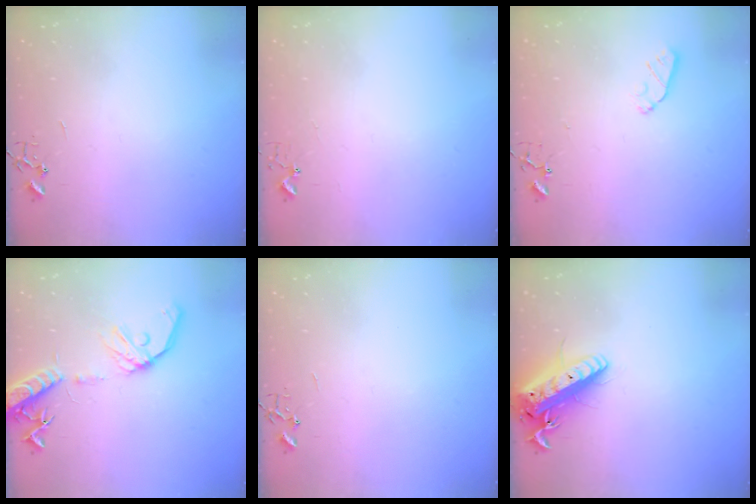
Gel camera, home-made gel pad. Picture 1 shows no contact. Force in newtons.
{"total": 2.7, "press": 2.7, "slide": 0.2}
{"total": 4.9, "press": 4.8, "slide": 0.6}
{"total": 16.3, "press": 16.0, "slide": 3.2}
{"total": 0.0}
{"total": 16.9, "press": 16.6, "slide": 3.2}